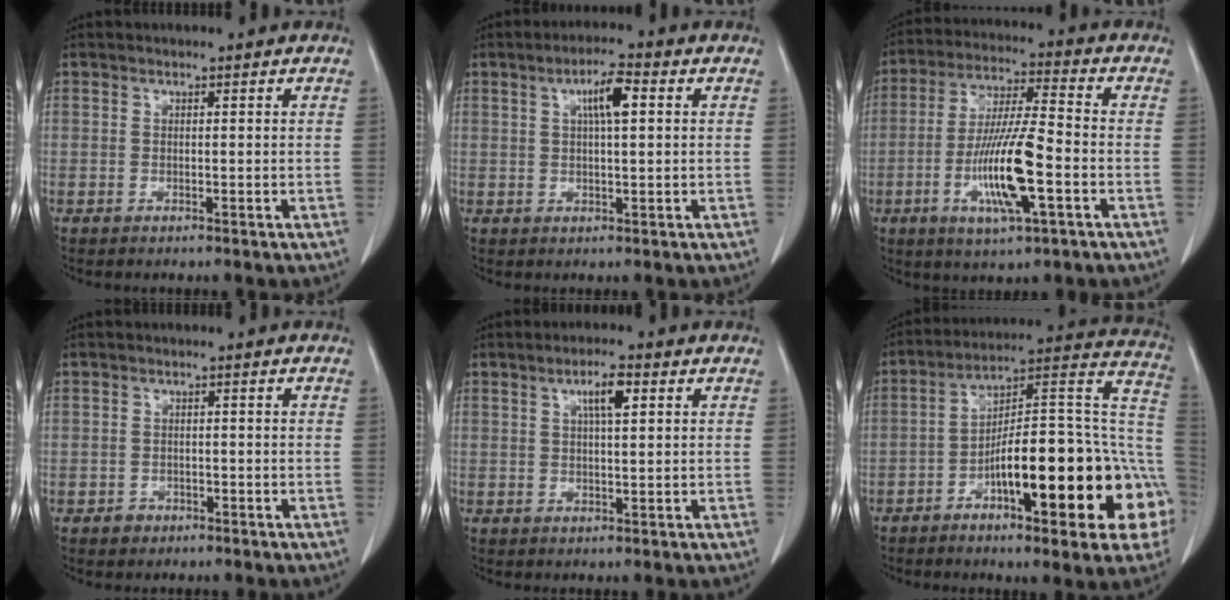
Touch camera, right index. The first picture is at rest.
{"total": 5.3, "force": [1.6, 1.0, 5.0], "torque": [-0.088, 0.008, 0.026]}
{"total": 13.2, "force": [-4.0, 1.4, 12.6], "torque": [-0.244, -0.009, -0.074]}
{"total": 1.7, "force": [-1.0, 1.4, 0.2], "torque": [0.000, 0.006, -0.017]}
{"total": 4.3, "force": [1.6, 0.8, 3.9], "torque": [-0.069, 0.003, 0.027]}
{"total": 24.5, "force": [-7.7, 5.8, 22.5], "torque": [-0.235, 0.029, -0.108]}